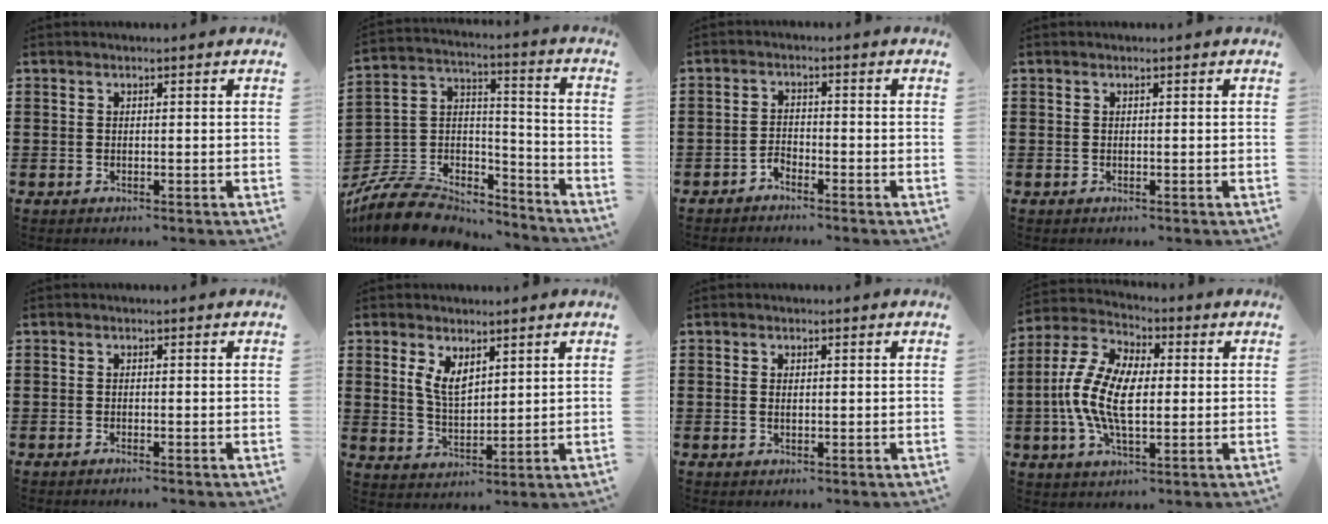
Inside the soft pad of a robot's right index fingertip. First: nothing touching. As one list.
[{"total": 10.0, "force": [-8.7, 4.1, 2.8], "torque": [-0.077, 0.017, -0.172]}, {"total": 1.8, "force": [-1.7, 0.6, 0.1], "torque": [-0.010, 0.003, -0.036]}, {"total": 0.0}, {"total": 0.5, "force": [-0.5, 0.0, 0.3], "torque": [-0.007, -0.002, -0.009]}, {"total": 4.6, "force": [2.5, 2.3, 3.2], "torque": [-0.069, 0.005, 0.046]}, {"total": 0.8, "force": [0.2, 0.4, 0.7], "torque": [-0.014, 0.003, 0.003]}, {"total": 10.8, "force": [-0.9, 5.5, 9.3], "torque": [-0.223, -0.006, -0.024]}]